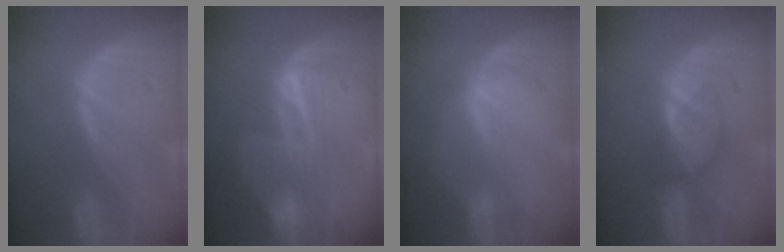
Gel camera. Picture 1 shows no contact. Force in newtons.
{"total": 6.6, "press": 5.6, "slide": 3.5}
{"total": 0.6, "press": 0.5, "slide": 0.2}
{"total": 4.0, "press": 3.6, "slide": 1.9}